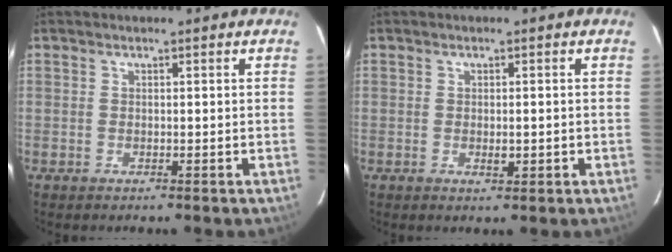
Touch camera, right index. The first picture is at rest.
{"total": 2.1, "force": [-0.4, 1.0, 1.8], "torque": [-0.034, -0.002, -0.002]}